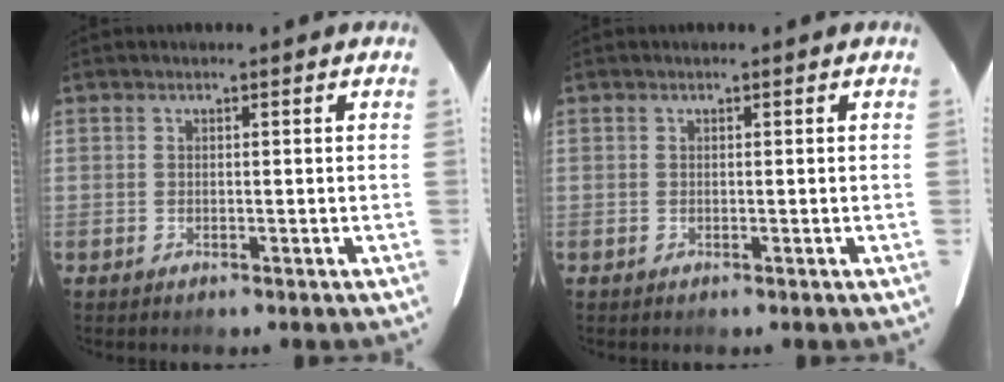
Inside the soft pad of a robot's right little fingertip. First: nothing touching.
{"total": 0.0}